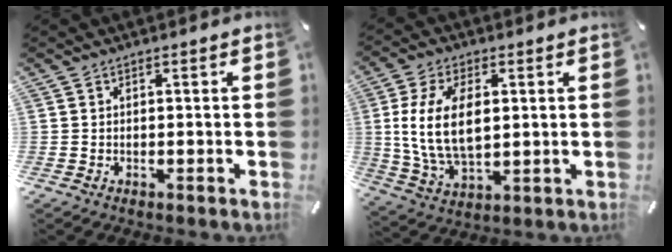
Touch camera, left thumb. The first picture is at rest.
{"total": 13.4, "force": [2.1, 7.9, 10.6], "torque": [-0.237, -0.002, 0.034]}